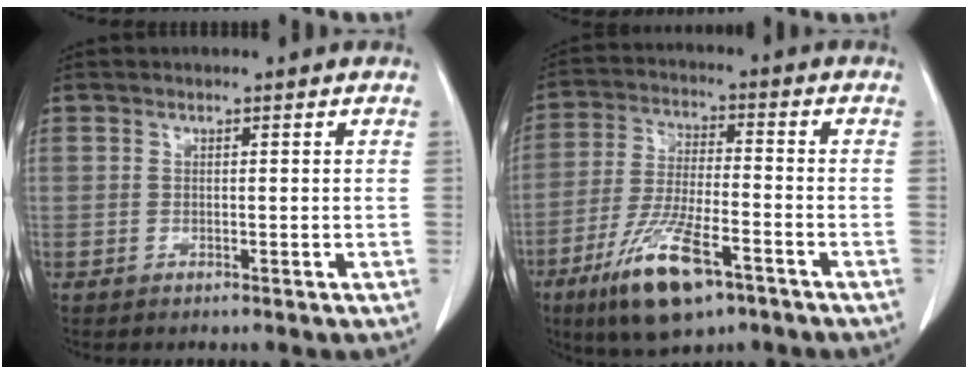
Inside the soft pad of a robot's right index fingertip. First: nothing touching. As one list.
[{"total": 13.1, "force": [-7.5, 3.3, 10.2], "torque": [-0.204, -0.022, -0.129]}]